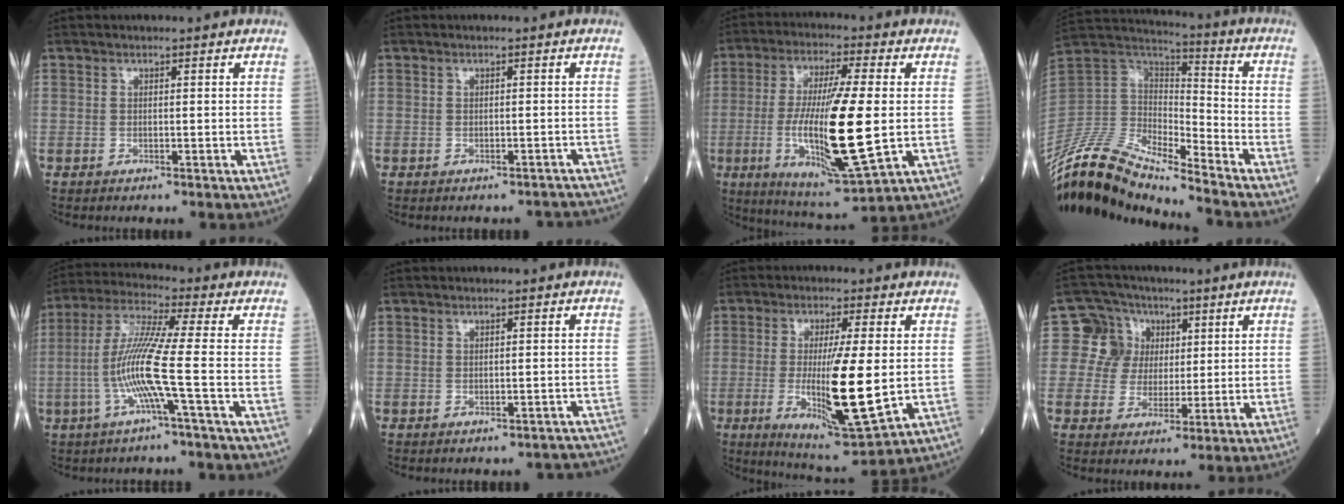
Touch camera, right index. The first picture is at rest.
{"total": 3.8, "force": [-3.5, 1.1, 0.6], "torque": [0.002, 0.002, -0.034]}
{"total": 17.4, "force": [-1.8, 2.0, 17.2], "torque": [-0.324, -0.021, -0.026]}
{"total": 17.3, "force": [-15.2, 2.4, 8.0], "torque": [-0.167, 0.026, -0.294]}
{"total": 10.3, "force": [-2.6, -1.1, 9.9], "torque": [-0.206, 0.002, -0.060]}
{"total": 4.6, "force": [-4.3, 1.4, 0.6], "torque": [0.006, 0.009, -0.039]}
{"total": 13.9, "force": [-1.2, 1.4, 13.8], "torque": [-0.245, -0.031, -0.012]}
{"total": 6.9, "force": [1.8, 6.7, 0.7], "torque": [-0.007, 0.026, 0.031]}